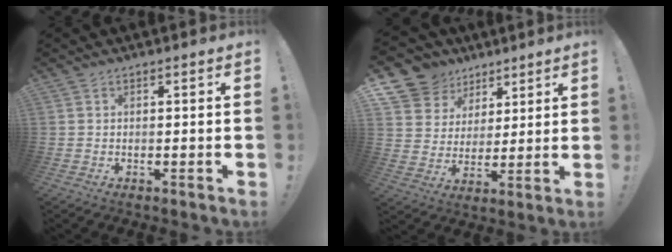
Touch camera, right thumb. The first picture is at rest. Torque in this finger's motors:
{"motor_torque": [-0.76, 1.45, 0.27, 0.20, 0.04]}